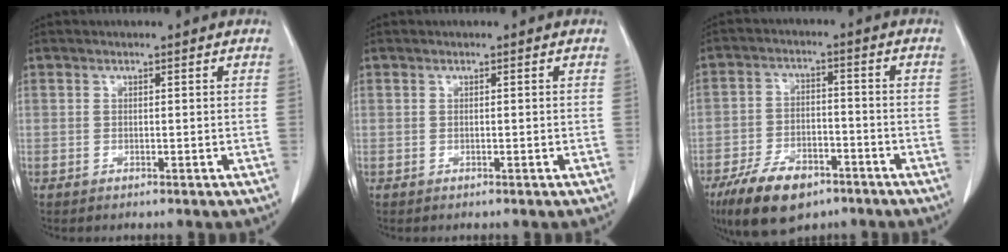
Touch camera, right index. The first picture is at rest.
{"total": 0.0}
{"total": 11.7, "force": [-7.7, 5.5, 6.9], "torque": [-0.130, -0.005, -0.131]}